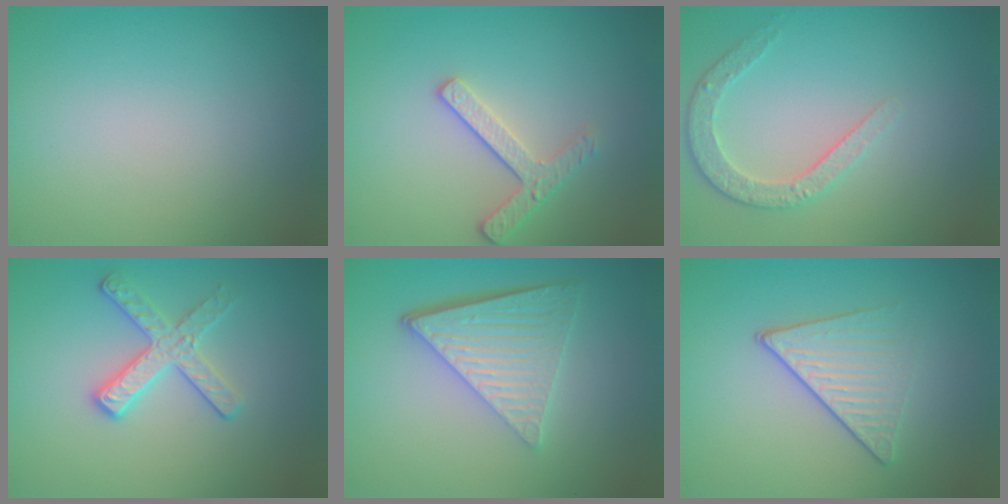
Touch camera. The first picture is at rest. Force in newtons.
{"total": 2.4, "press": 2.3, "slide": 0.8}
{"total": 2.6, "press": 2.5, "slide": 1.0}
{"total": 2.8, "press": 2.7, "slide": 0.7}
{"total": 6.6, "press": 4.3, "slide": 4.9}
{"total": 3.5, "press": 2.8, "slide": 2.1}